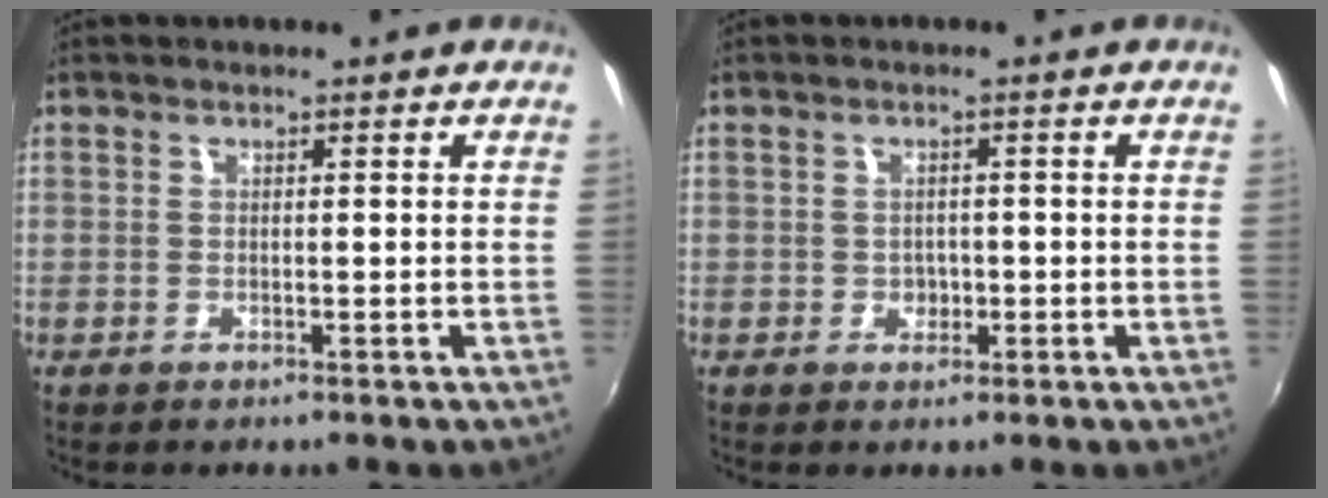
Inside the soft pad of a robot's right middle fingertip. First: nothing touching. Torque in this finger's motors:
{"motor_torque": [0.40, -0.31, 0.00, 0.00]}